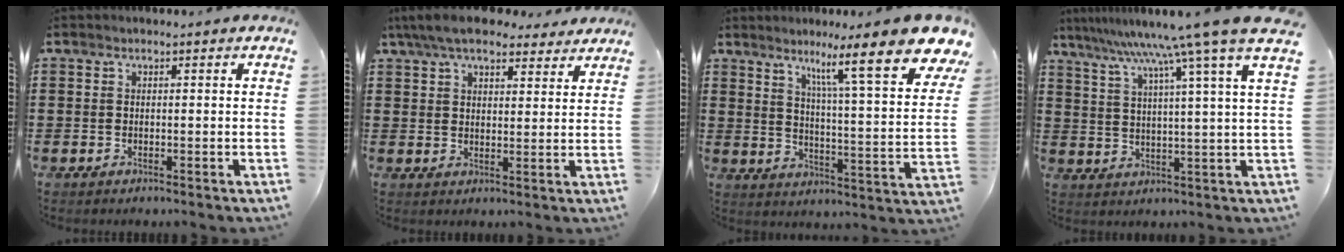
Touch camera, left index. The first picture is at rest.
{"total": 7.4, "force": [6.2, 2.1, 3.4], "torque": [-0.085, -0.007, 0.117]}
{"total": 13.0, "force": [9.3, 0.6, 9.0], "torque": [-0.151, -0.062, 0.139]}
{"total": 10.0, "force": [8.0, -2.1, 5.6], "torque": [-0.134, -0.053, 0.123]}